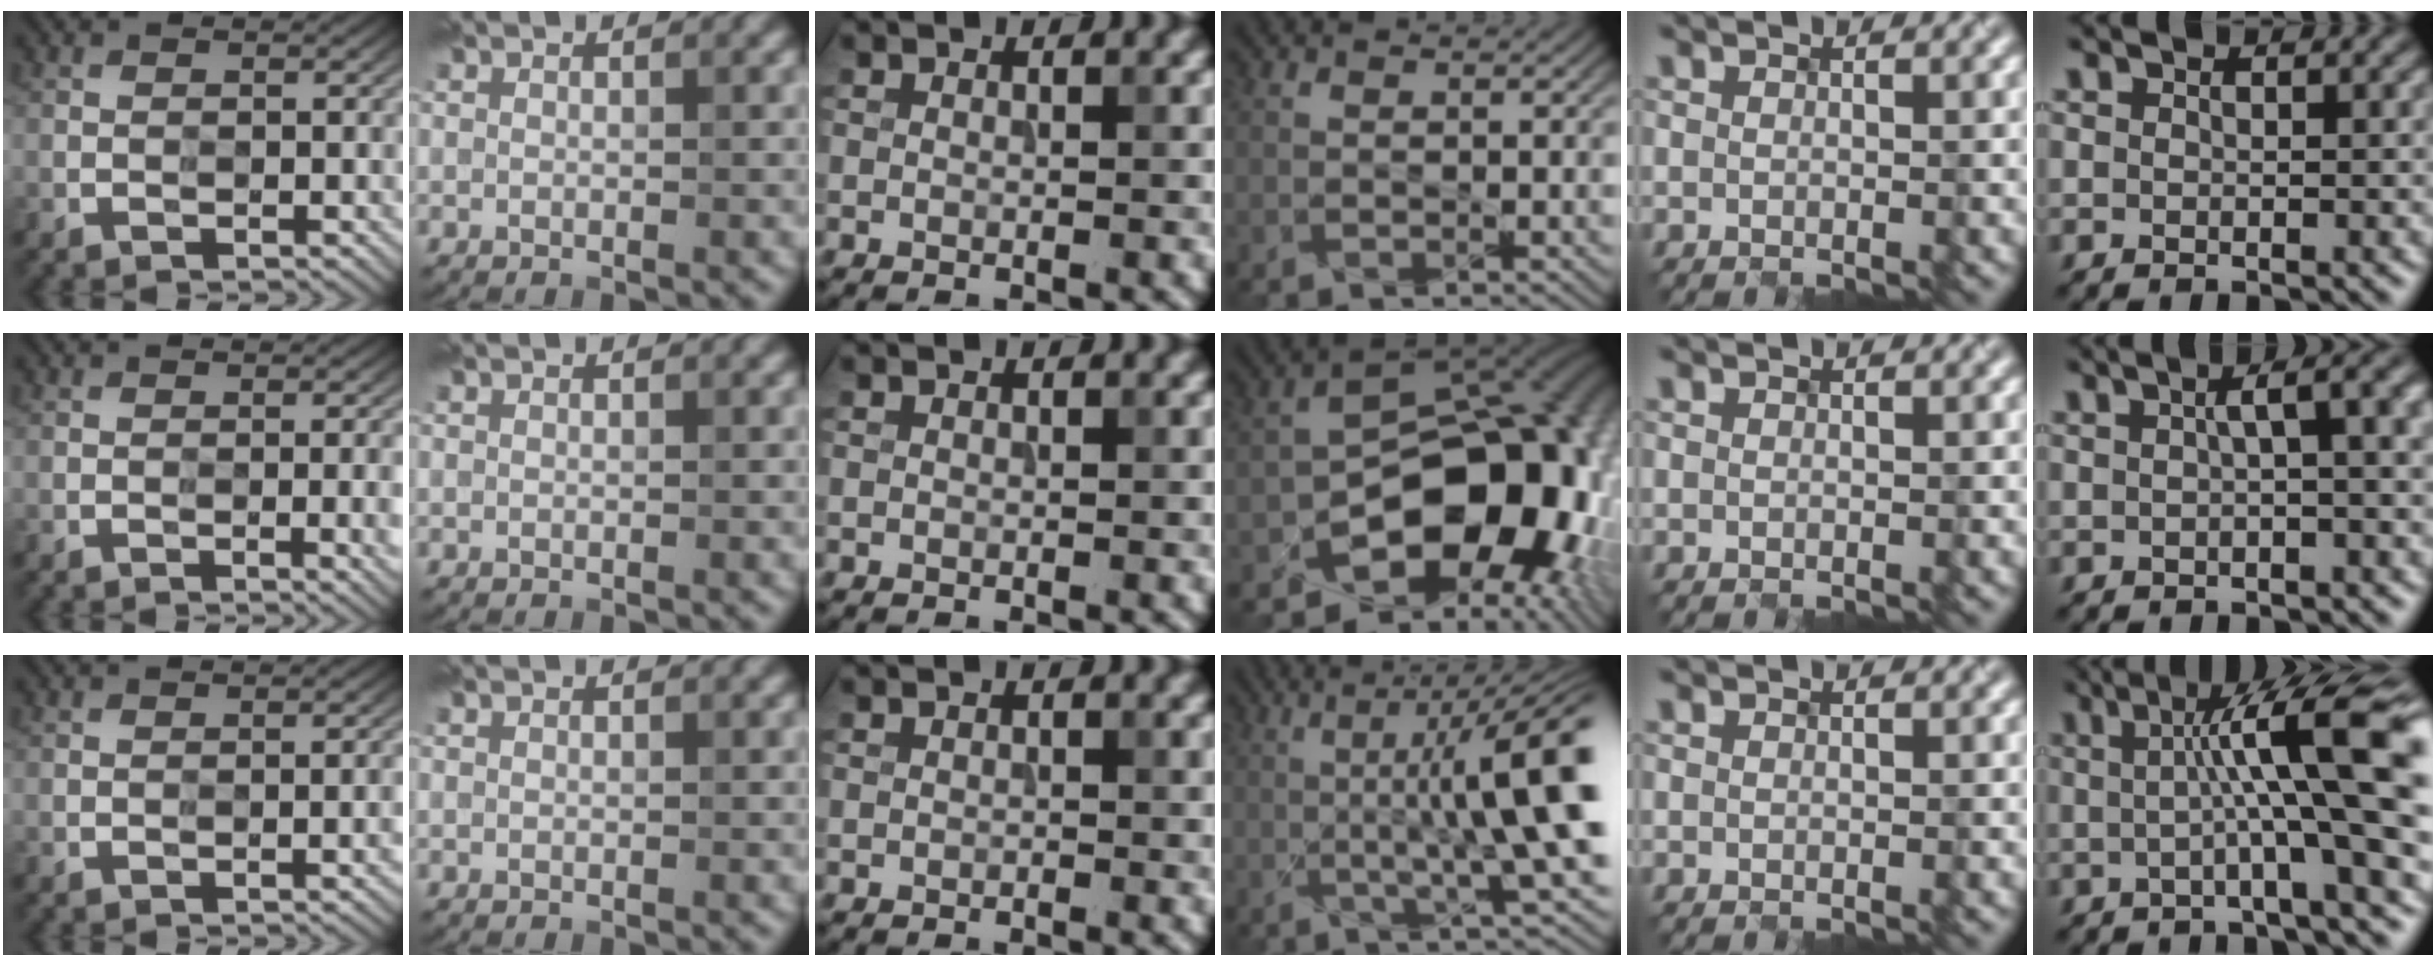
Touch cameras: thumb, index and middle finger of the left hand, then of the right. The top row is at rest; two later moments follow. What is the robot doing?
{"motion": "extract", "object": "connector and pipe"}